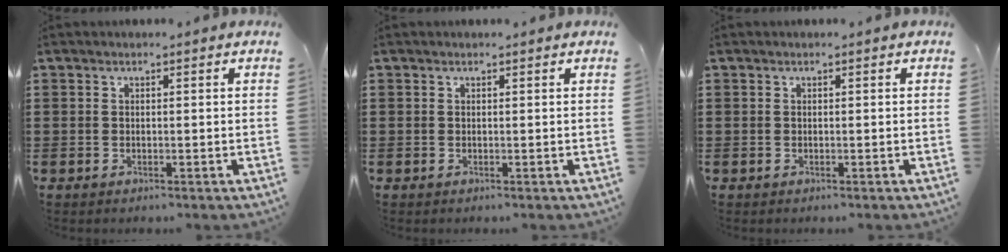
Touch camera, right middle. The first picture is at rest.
{"total": 0.0}
{"total": 0.0}